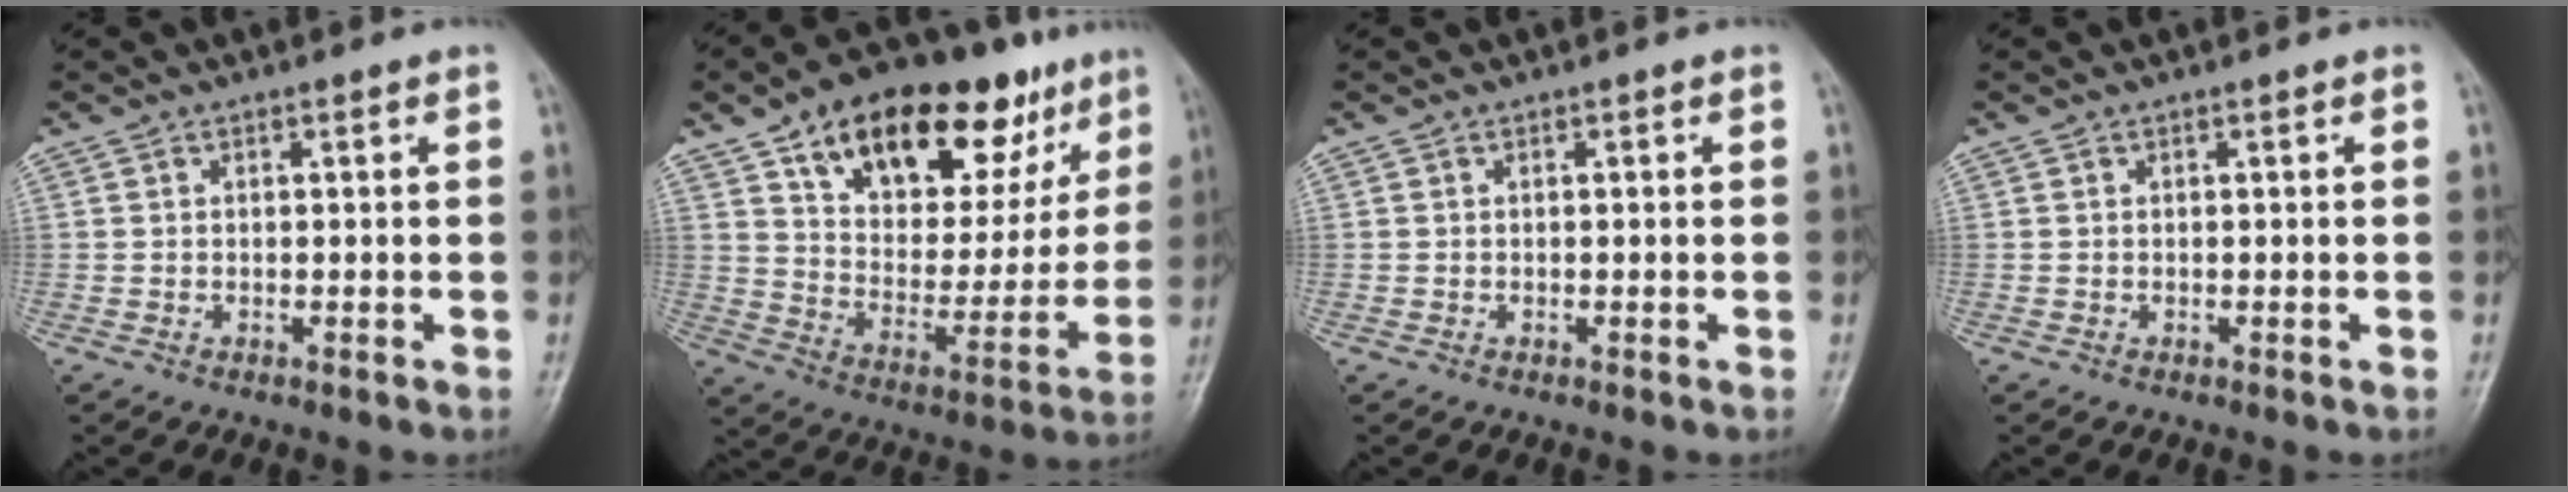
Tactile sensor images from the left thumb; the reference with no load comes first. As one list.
[{"total": 26.7, "force": [14.8, 13.6, 17.6], "torque": [-0.224, -0.019, 0.238]}, {"total": 0.0}, {"total": 0.0}]